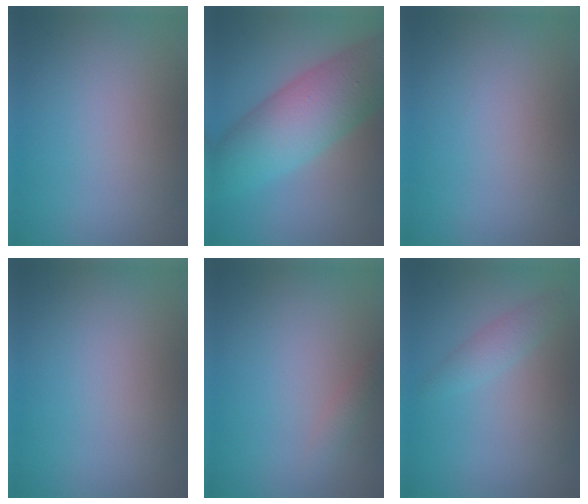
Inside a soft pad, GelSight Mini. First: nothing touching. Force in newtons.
{"total": 8.6, "press": 8.6, "slide": 0.2}
{"total": 0.0}
{"total": 0.0}
{"total": 0.9, "press": 0.9, "slide": 0.0}
{"total": 1.7, "press": 1.7, "slide": 0.0}